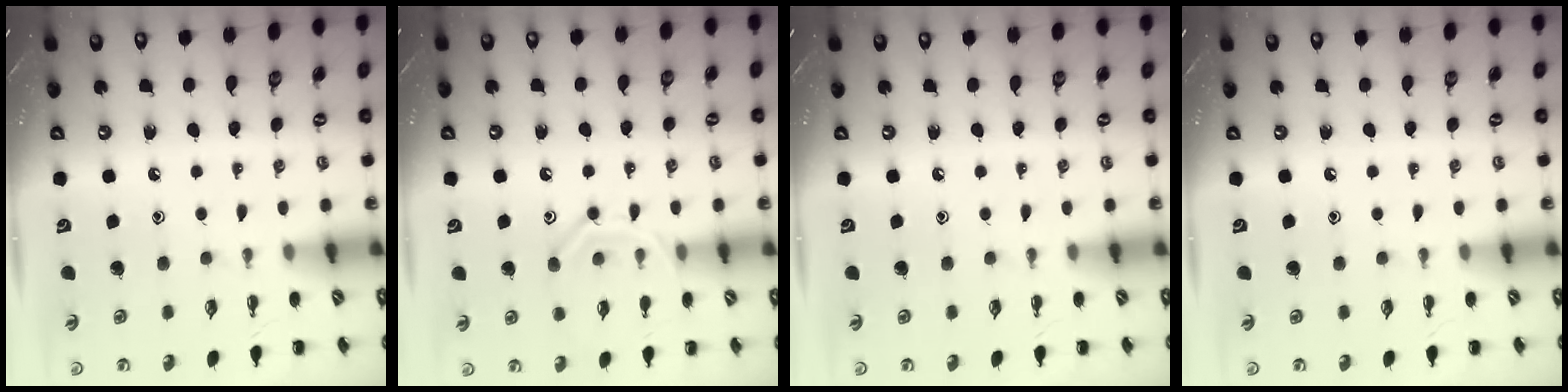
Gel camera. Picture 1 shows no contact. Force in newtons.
{"total": 10.8, "press": 10.8, "slide": 0.9}
{"total": 0.0}
{"total": 0.0}